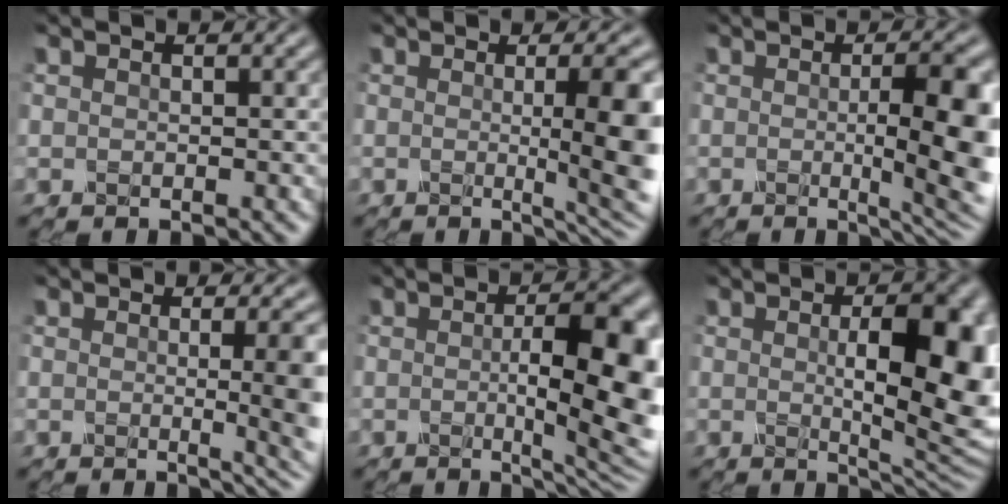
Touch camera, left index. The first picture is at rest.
{"total": 6.4, "force": [0.0, 1.3, 6.3], "torque": [-0.074, -0.007, -0.001]}
{"total": 7.0, "force": [-0.4, 1.5, 6.8], "torque": [-0.095, -0.006, -0.004]}
{"total": 5.3, "force": [-0.1, 1.7, 5.0], "torque": [-0.041, -0.011, 0.003]}
{"total": 9.3, "force": [-0.4, 2.8, 8.8], "torque": [-0.130, -0.004, -0.004]}
{"total": 9.2, "force": [0.8, 3.3, 8.6], "torque": [-0.124, -0.005, 0.017]}